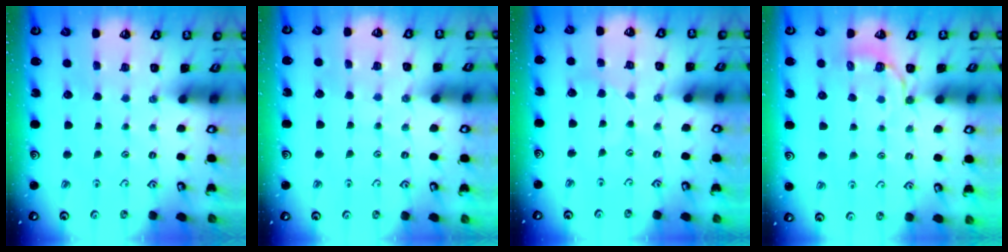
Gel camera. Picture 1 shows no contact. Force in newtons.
{"total": 4.5, "press": 4.4, "slide": 0.4}
{"total": 2.3, "press": 2.3, "slide": 0.4}
{"total": 5.5, "press": 5.3, "slide": 1.7}